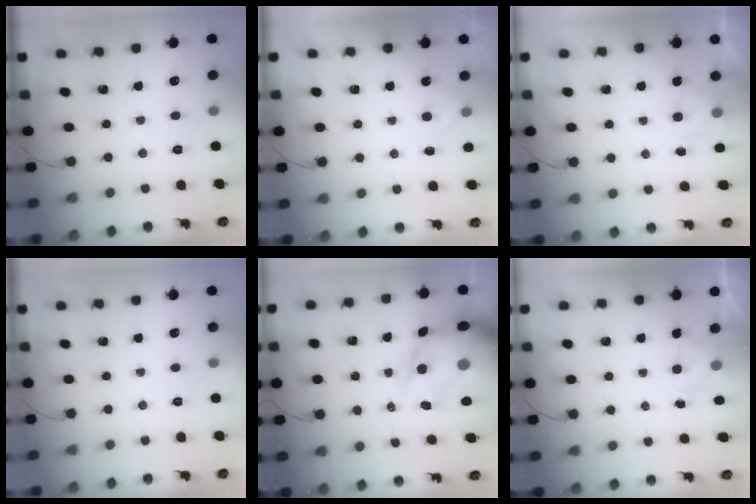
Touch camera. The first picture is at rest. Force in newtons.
{"total": 4.0, "press": 3.7, "slide": 1.4}
{"total": 1.9, "press": 1.5, "slide": 1.2}
{"total": 0.0}
{"total": 17.3, "press": 16.7, "slide": 4.4}
{"total": 1.4, "press": 0.7, "slide": 1.2}